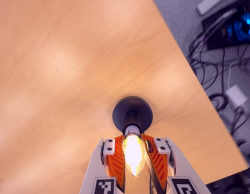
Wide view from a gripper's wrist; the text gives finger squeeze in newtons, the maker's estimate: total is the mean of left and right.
{"total": 24.8, "left": 24.1, "right": 25.6}